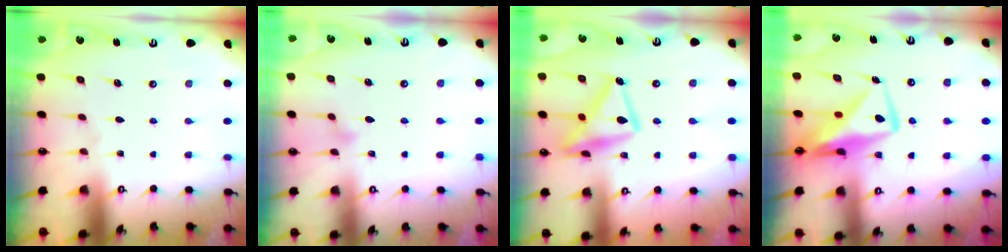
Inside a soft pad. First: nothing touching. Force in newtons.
{"total": 7.3, "press": 7.2, "slide": 0.7}
{"total": 18.1, "press": 18.1, "slide": 1.2}
{"total": 12.2, "press": 12.1, "slide": 1.2}